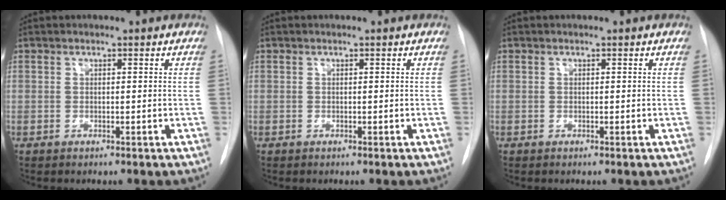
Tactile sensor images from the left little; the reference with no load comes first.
{"total": 0.0}
{"total": 0.0}